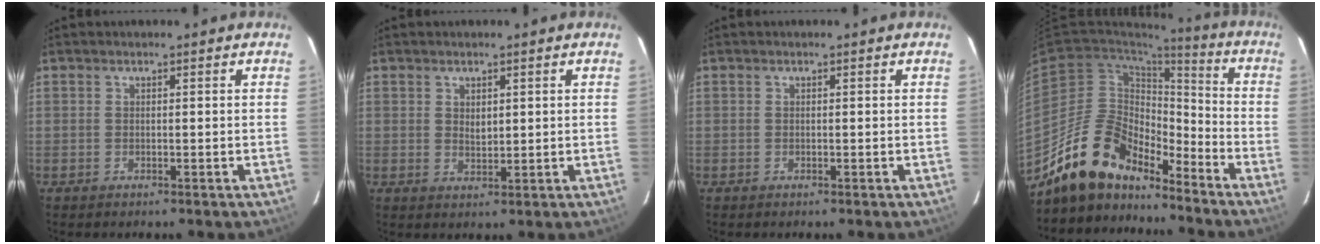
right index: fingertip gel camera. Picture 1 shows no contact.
{"total": 2.4, "force": [0.7, 1.5, 1.7], "torque": [-0.025, 0.000, 0.015]}
{"total": 0.0}
{"total": 16.5, "force": [-13.8, 6.5, 6.1], "torque": [-0.127, 0.018, -0.242]}